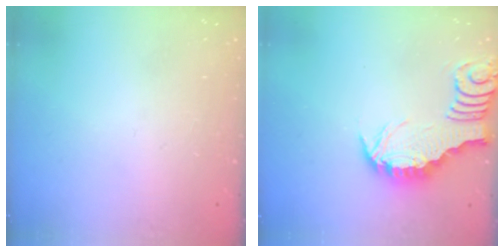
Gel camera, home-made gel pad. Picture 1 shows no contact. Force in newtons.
{"total": 3.1, "press": 3.1, "slide": 0.3}